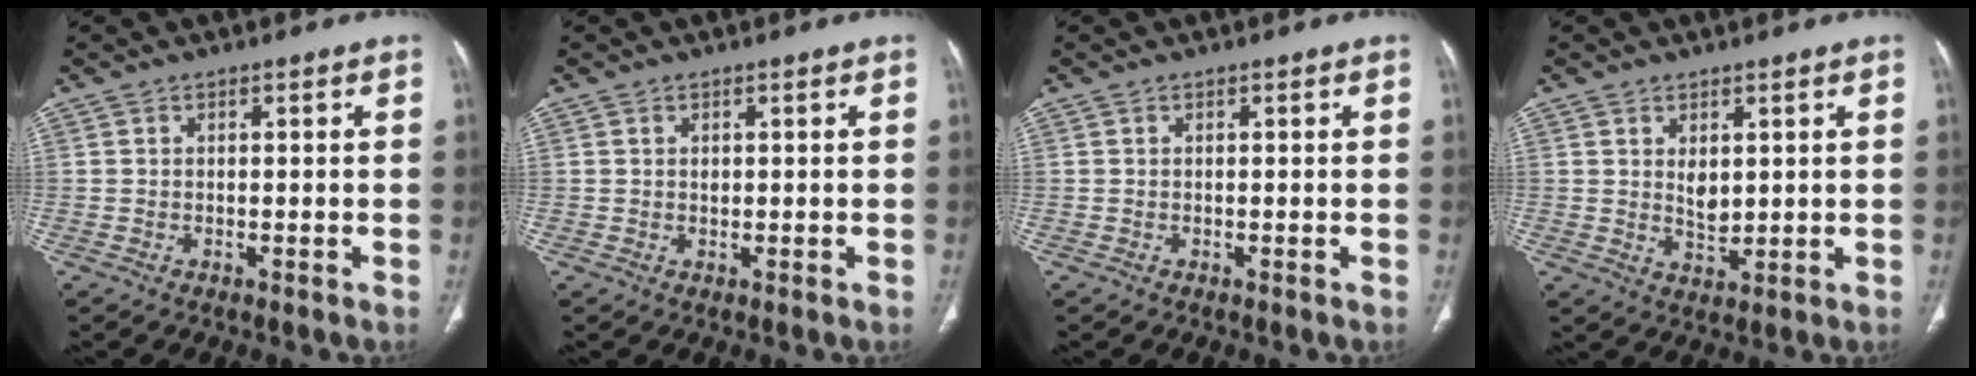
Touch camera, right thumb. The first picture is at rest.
{"total": 1.2, "force": [0.4, 0.8, 0.8], "torque": [-0.011, -0.002, 0.010]}
{"total": 0.0}
{"total": 3.8, "force": [1.2, 2.1, 2.9], "torque": [-0.042, -0.016, 0.028]}